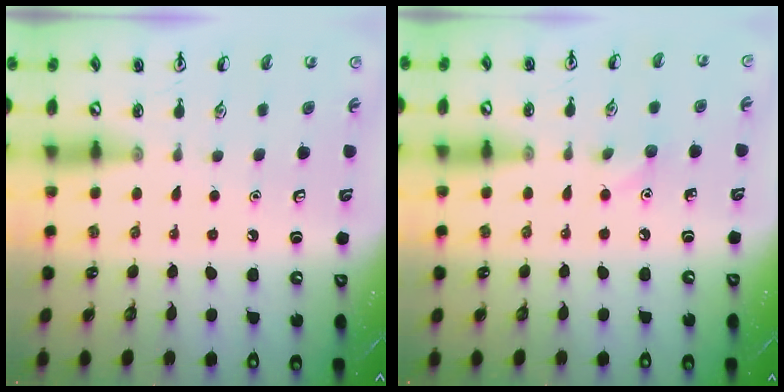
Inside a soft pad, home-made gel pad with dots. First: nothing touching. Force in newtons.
{"total": 5.1, "press": 4.9, "slide": 1.6}